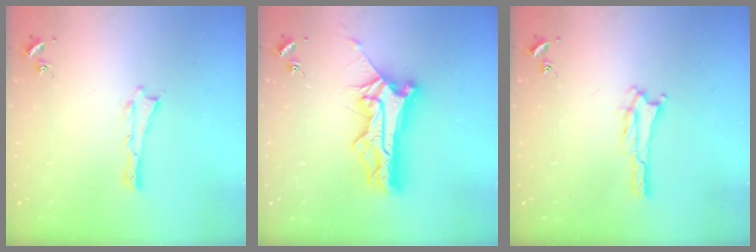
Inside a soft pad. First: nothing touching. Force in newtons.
{"total": 10.4, "press": 10.3, "slide": 1.1}
{"total": 2.1, "press": 2.1, "slide": 0.3}